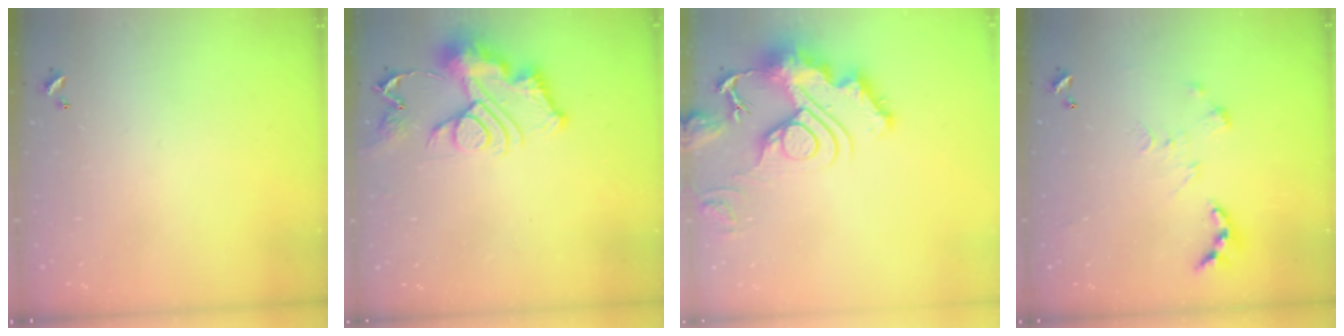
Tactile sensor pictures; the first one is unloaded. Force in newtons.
{"total": 13.4, "press": 13.4, "slide": 1.4}
{"total": 17.0, "press": 16.9, "slide": 1.8}
{"total": 0.0}